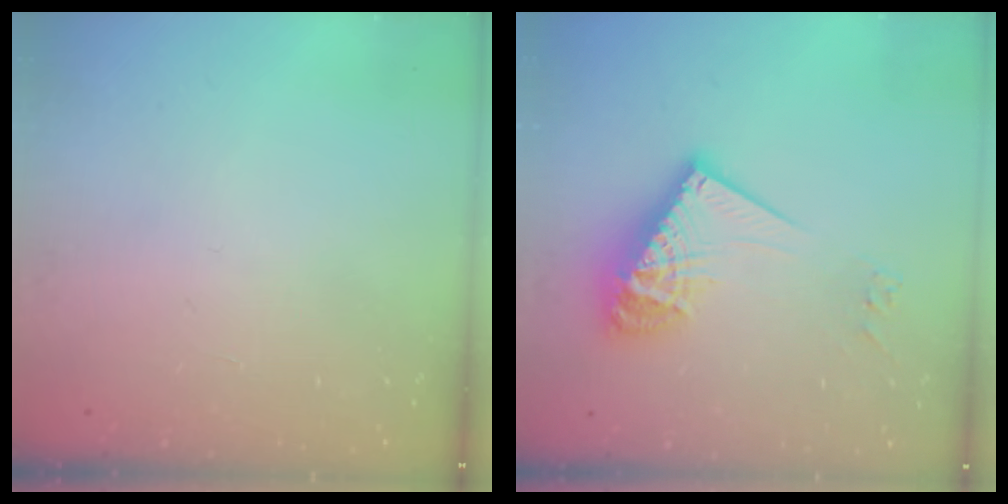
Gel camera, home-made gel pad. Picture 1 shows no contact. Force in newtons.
{"total": 15.8, "press": 15.8, "slide": 1.2}